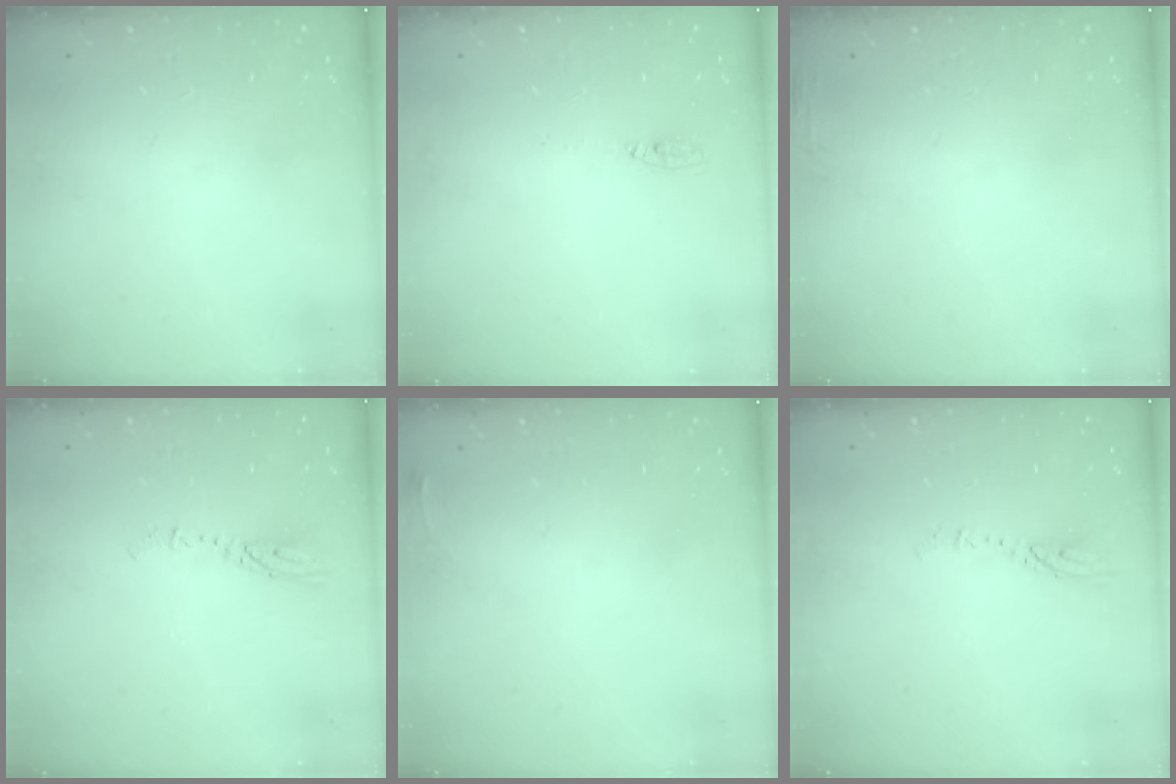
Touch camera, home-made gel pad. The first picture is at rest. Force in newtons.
{"total": 4.2, "press": 2.6, "slide": 3.3}
{"total": 3.1, "press": 3.0, "slide": 0.8}
{"total": 3.4, "press": 3.4, "slide": 0.2}
{"total": 3.6, "press": 3.5, "slide": 0.6}
{"total": 3.1, "press": 3.1, "slide": 0.3}